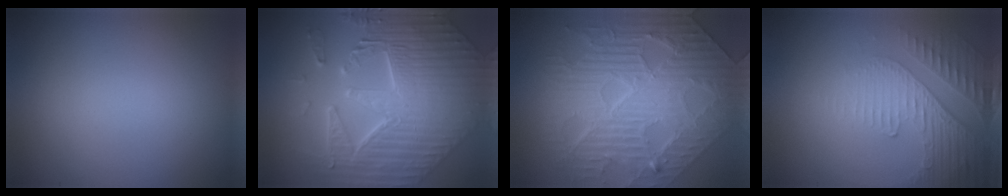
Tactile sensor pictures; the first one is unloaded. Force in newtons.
{"total": 8.7, "press": 7.2, "slide": 4.9}
{"total": 10.8, "press": 7.4, "slide": 7.9}
{"total": 5.0, "press": 3.2, "slide": 3.8}